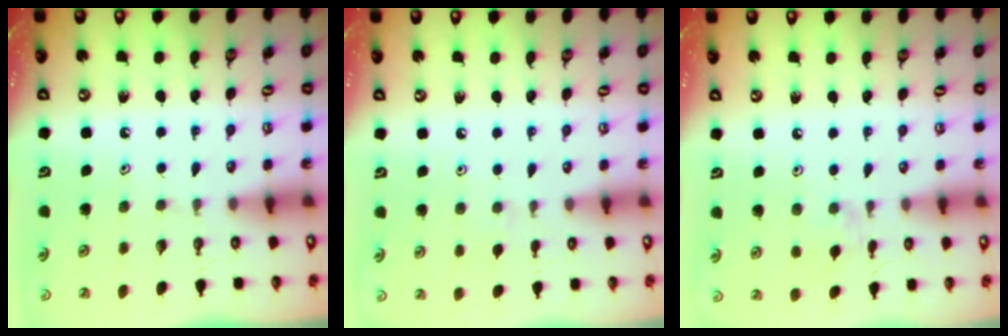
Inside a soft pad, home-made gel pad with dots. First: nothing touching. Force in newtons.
{"total": 4.8, "press": 4.7, "slide": 0.8}
{"total": 2.8, "press": 2.7, "slide": 0.4}